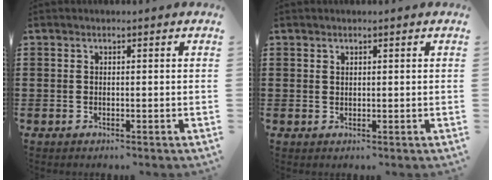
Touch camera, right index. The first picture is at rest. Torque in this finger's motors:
{"motor_torque": [-0.21, 0.00, -0.01, -0.01]}